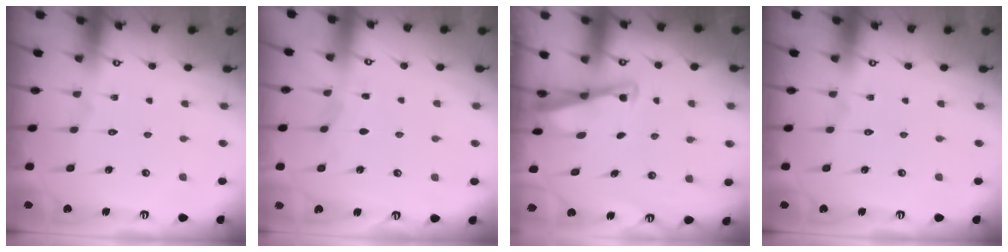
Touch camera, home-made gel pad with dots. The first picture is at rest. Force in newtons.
{"total": 3.7, "press": 3.7, "slide": 0.5}
{"total": 2.8, "press": 2.8, "slide": 0.4}
{"total": 0.0}